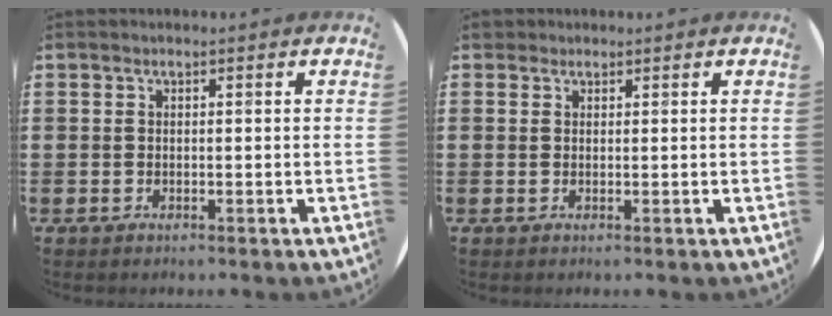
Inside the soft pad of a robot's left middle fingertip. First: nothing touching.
{"total": 1.2, "force": [1.0, 0.5, 0.0], "torque": [0.006, 0.001, 0.018]}